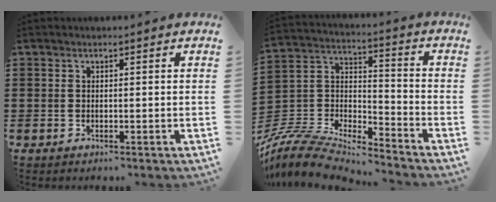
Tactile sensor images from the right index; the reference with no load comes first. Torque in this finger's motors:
{"motor_torque": [-2.05, 0.09, -1.05, -0.21]}